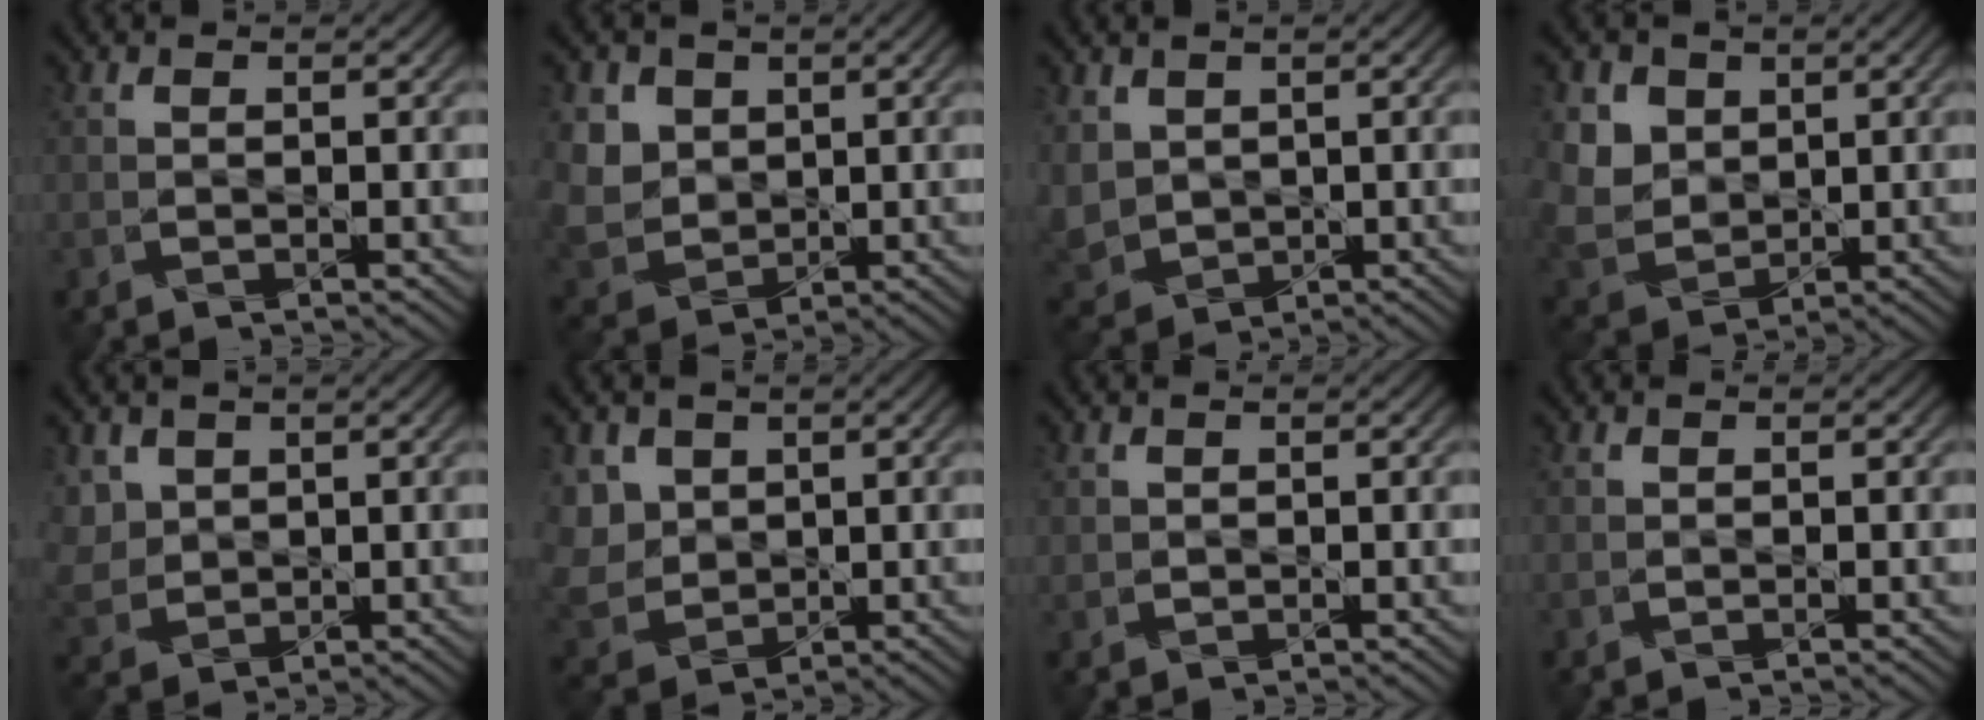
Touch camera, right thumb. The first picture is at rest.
{"total": 5.3, "force": [2.0, 4.6, 1.7], "torque": [-0.069, -0.009, 0.044]}
{"total": 4.9, "force": [1.0, 3.9, 2.7], "torque": [-0.092, -0.015, 0.026]}
{"total": 5.8, "force": [2.2, 4.9, 2.1], "torque": [-0.082, -0.008, 0.047]}
{"total": 3.4, "force": [1.6, 2.9, 1.0], "torque": [-0.039, -0.009, 0.035]}
{"total": 4.9, "force": [1.7, 4.2, 1.8], "torque": [-0.073, -0.007, 0.036]}
{"total": 1.0, "force": [0.4, 0.8, 0.4], "torque": [-0.019, -0.003, 0.013]}
{"total": 0.0}